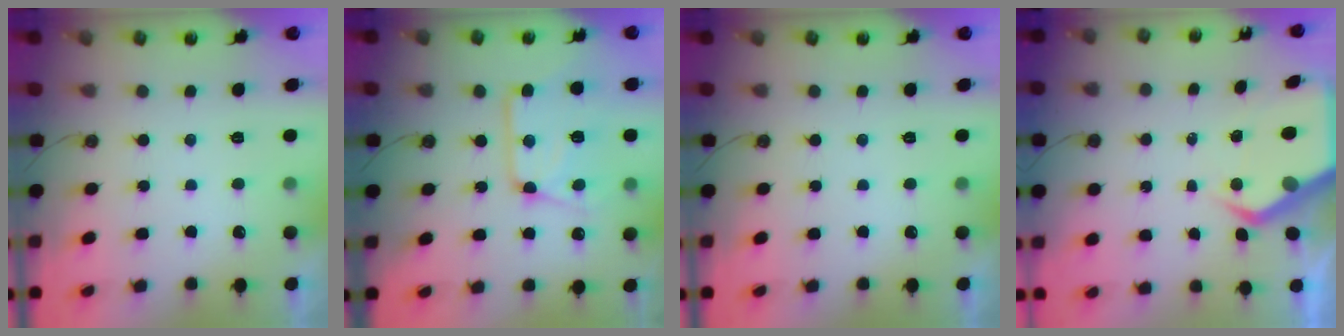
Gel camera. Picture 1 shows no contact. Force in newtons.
{"total": 14.8, "press": 14.8, "slide": 1.0}
{"total": 0.0}
{"total": 7.9, "press": 7.9, "slide": 0.8}